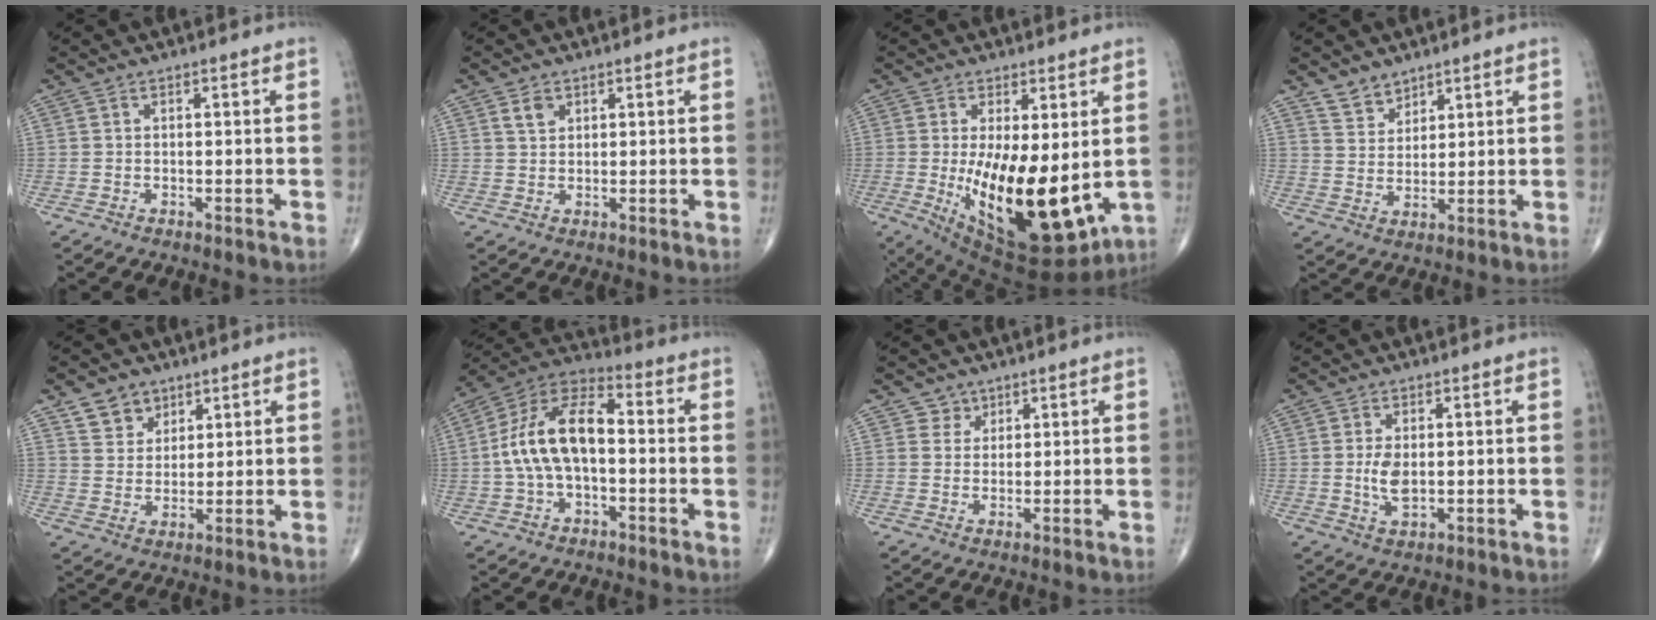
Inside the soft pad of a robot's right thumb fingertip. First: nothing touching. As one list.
[{"total": 2.6, "force": [1.4, 1.7, 1.3], "torque": [-0.016, -0.006, 0.028]}, {"total": 19.4, "force": [-1.5, 7.9, 17.7], "torque": [-0.281, -0.038, 0.005]}, {"total": 4.7, "force": [3.8, 2.7, 1.0], "torque": [0.005, -0.029, 0.073]}, {"total": 6.3, "force": [4.0, 4.6, 1.6], "torque": [-0.002, -0.025, 0.074]}, {"total": 14.3, "force": [-0.5, 7.3, 12.2], "torque": [-0.226, 0.045, -0.021]}, {"total": 2.7, "force": [1.6, 2.1, -0.1], "torque": [0.024, -0.008, 0.020]}, {"total": 4.5, "force": [0.1, 2.4, 3.8], "torque": [-0.074, -0.009, 0.007]}]